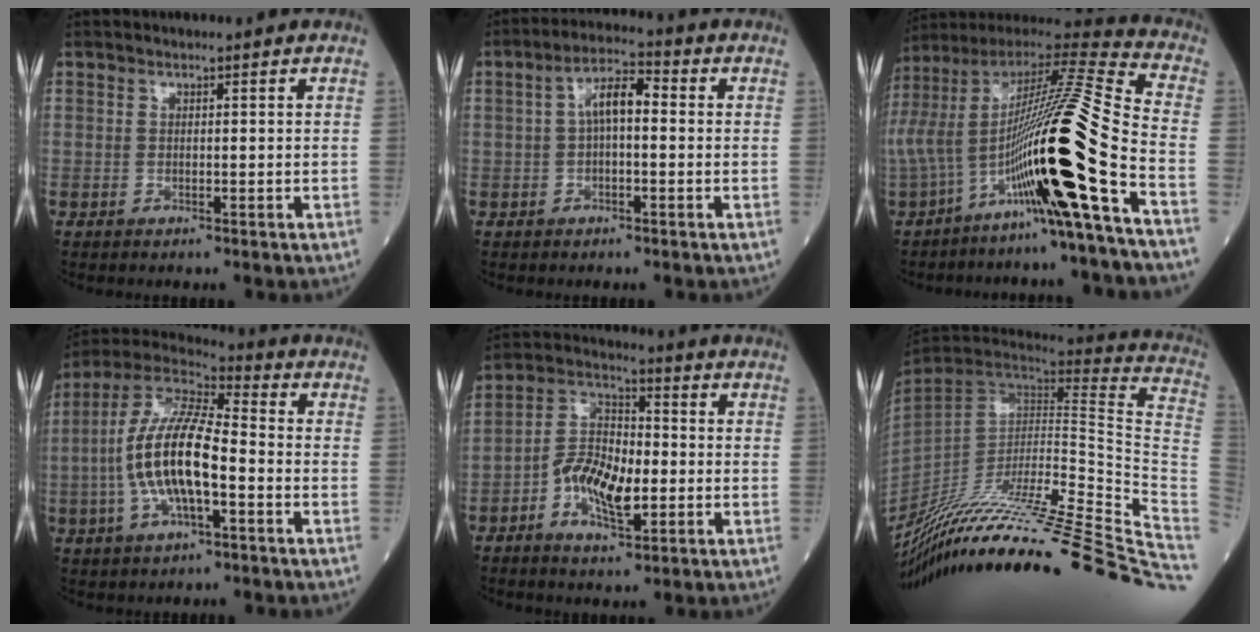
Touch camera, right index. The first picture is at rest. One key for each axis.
{"total": 5.5, "fx": 0.3, "fy": 1.9, "fz": 5.2, "tx": -0.094, "ty": 0.023, "tz": 0.000}
{"total": 25.9, "fx": -10.4, "fy": 0.4, "fz": 23.7, "tx": -0.470, "ty": -0.007, "tz": -0.191}
{"total": 14.1, "fx": -2.5, "fy": 4.0, "fz": 13.3, "tx": -0.281, "ty": 0.013, "tz": -0.049}
{"total": 9.5, "fx": -2.7, "fy": 4.1, "fz": 8.1, "tx": -0.165, "ty": 0.011, "tz": -0.052}
{"total": 40.2, "fx": -33.0, "fy": -0.9, "fz": 22.9, "tx": -0.211, "ty": -0.084, "tz": -0.484}